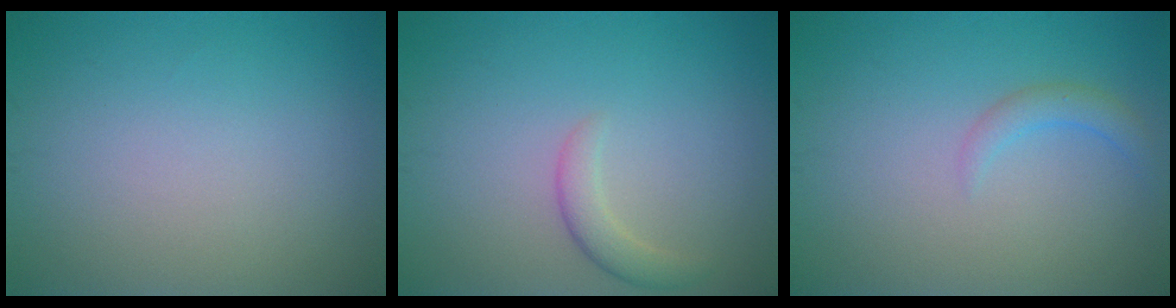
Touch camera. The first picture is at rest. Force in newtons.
{"total": 1.9, "press": 1.9, "slide": 0.2}
{"total": 1.5, "press": 1.5, "slide": 0.2}